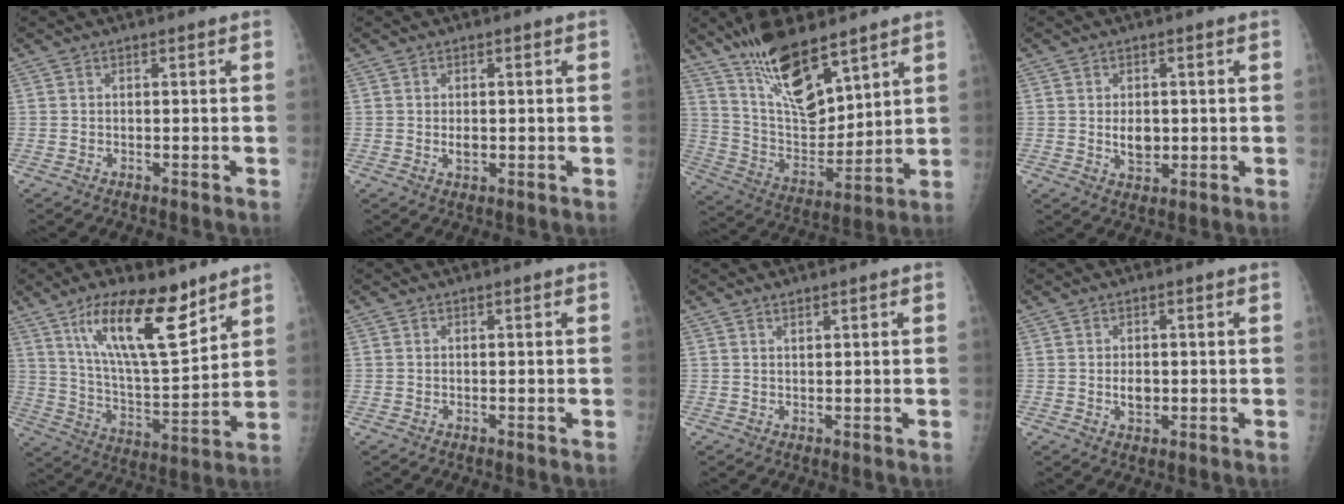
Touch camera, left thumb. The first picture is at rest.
{"total": 1.9, "force": [0.0, 1.2, 1.5], "torque": [-0.019, -0.003, 0.002]}
{"total": 16.9, "force": [11.9, 6.1, 10.4], "torque": [-0.149, -0.072, 0.229]}
{"total": 4.3, "force": [0.1, 2.9, 3.1], "torque": [-0.034, -0.004, 0.009]}
{"total": 17.6, "force": [10.8, 5.6, 12.8], "torque": [-0.188, -0.065, 0.199]}
{"total": 0.0}
{"total": 1.0, "force": [0.8, 0.2, 0.5], "torque": [-0.006, -0.005, 0.015]}
{"total": 3.3, "force": [-0.2, 2.2, 2.5], "torque": [-0.031, -0.001, 0.001]}